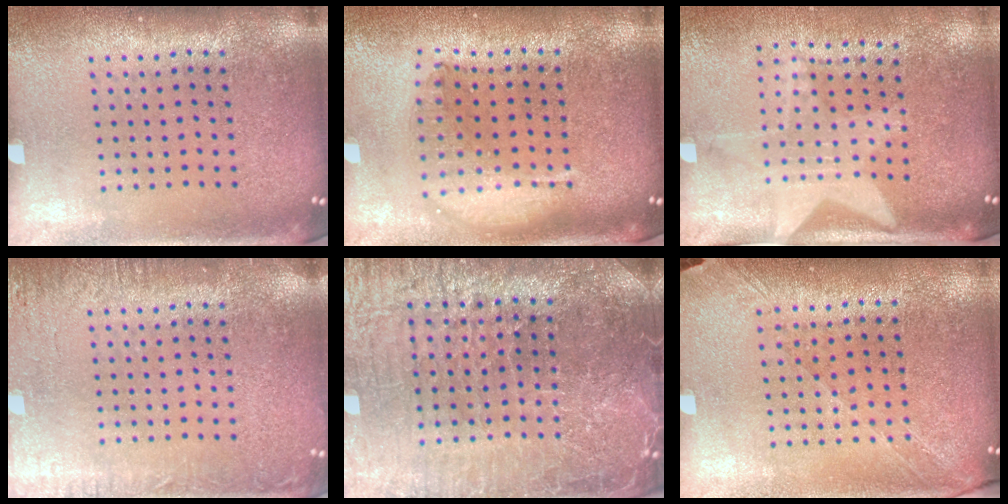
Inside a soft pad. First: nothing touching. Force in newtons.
{"total": 1.8, "press": 1.6, "slide": 1.0}
{"total": 2.0, "press": 1.5, "slide": 1.3}
{"total": 2.9, "press": 2.8, "slide": 0.4}
{"total": 4.5, "press": 4.4, "slide": 1.1}
{"total": 1.4, "press": 1.2, "slide": 0.8}